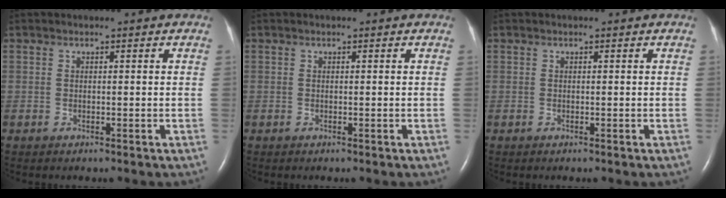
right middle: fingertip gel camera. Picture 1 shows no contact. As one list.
[{"total": 0.0}, {"total": 0.0}]